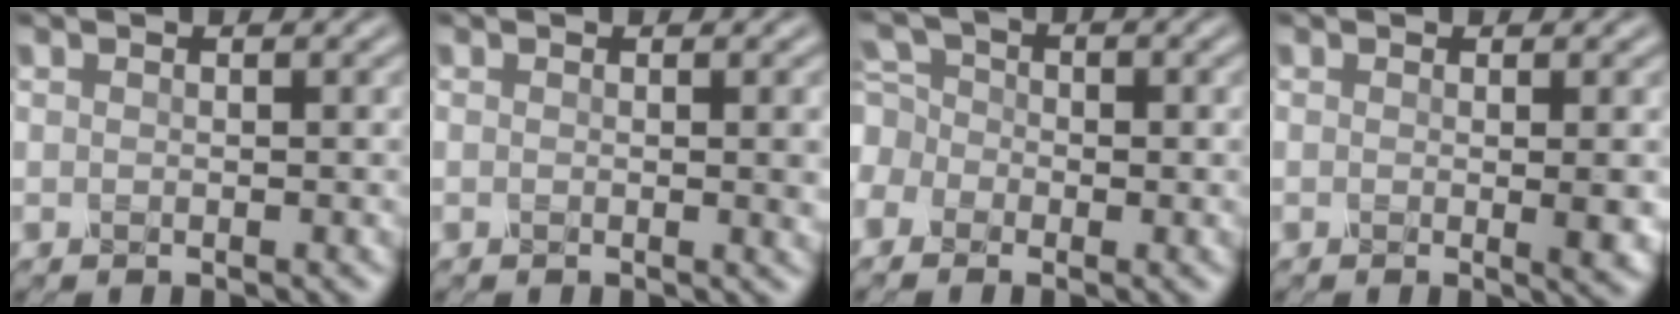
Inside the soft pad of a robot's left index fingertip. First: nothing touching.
{"total": 1.6, "force": [0.0, 0.3, 1.5], "torque": [-0.018, -0.002, -0.002]}
{"total": 4.2, "force": [-1.2, 3.7, 1.5], "torque": [-0.028, 0.021, -0.044]}
{"total": 2.3, "force": [-0.1, 0.5, 2.3], "torque": [-0.027, -0.003, -0.001]}